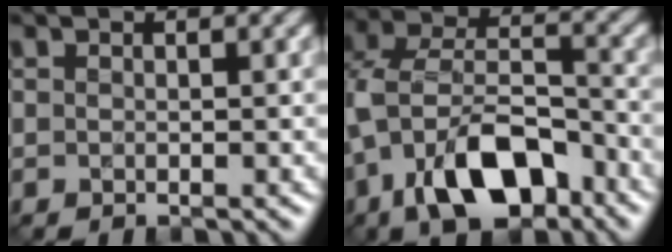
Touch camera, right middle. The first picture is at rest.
{"total": 9.6, "force": [-4.5, 5.1, 6.8], "torque": [-0.124, 0.007, -0.082]}